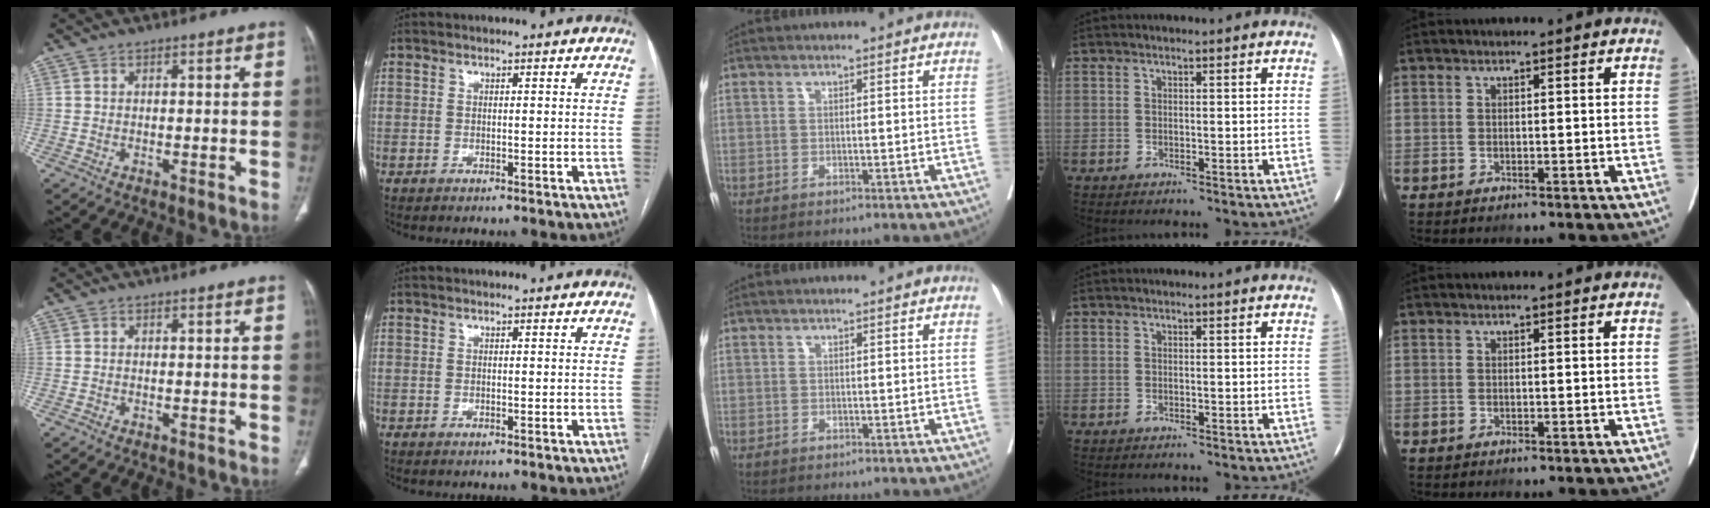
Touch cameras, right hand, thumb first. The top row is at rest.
{}